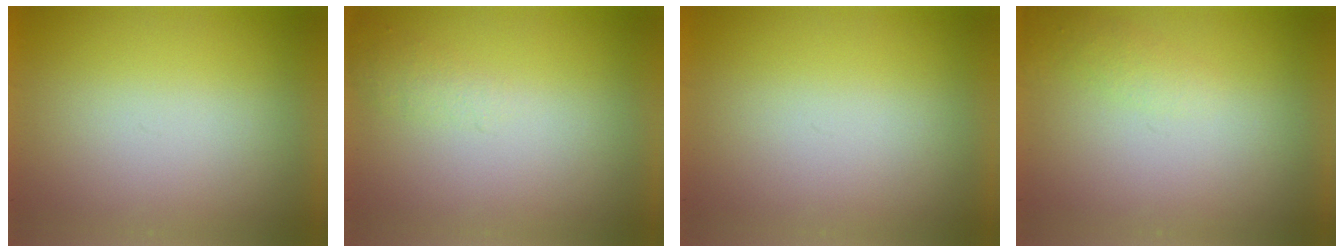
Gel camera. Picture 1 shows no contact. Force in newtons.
{"total": 1.1}
{"total": 0.0}
{"total": 1.3}